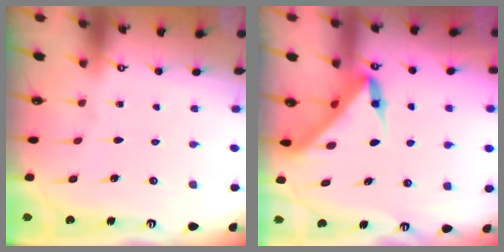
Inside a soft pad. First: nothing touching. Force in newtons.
{"total": 5.0, "press": 5.0, "slide": 0.3}